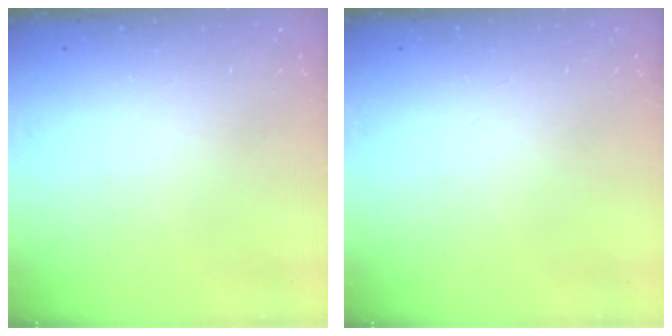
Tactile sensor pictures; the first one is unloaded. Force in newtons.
{"total": 0.0}